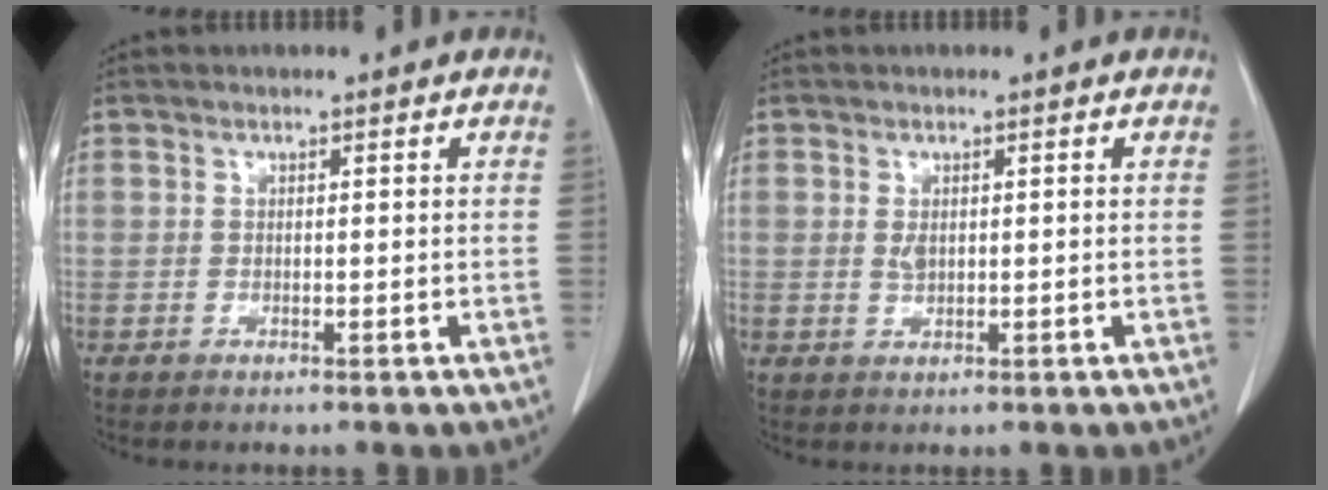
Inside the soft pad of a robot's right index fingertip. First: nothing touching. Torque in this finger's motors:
{"motor_torque": [0.05, -0.02, 0.03, 0.01]}